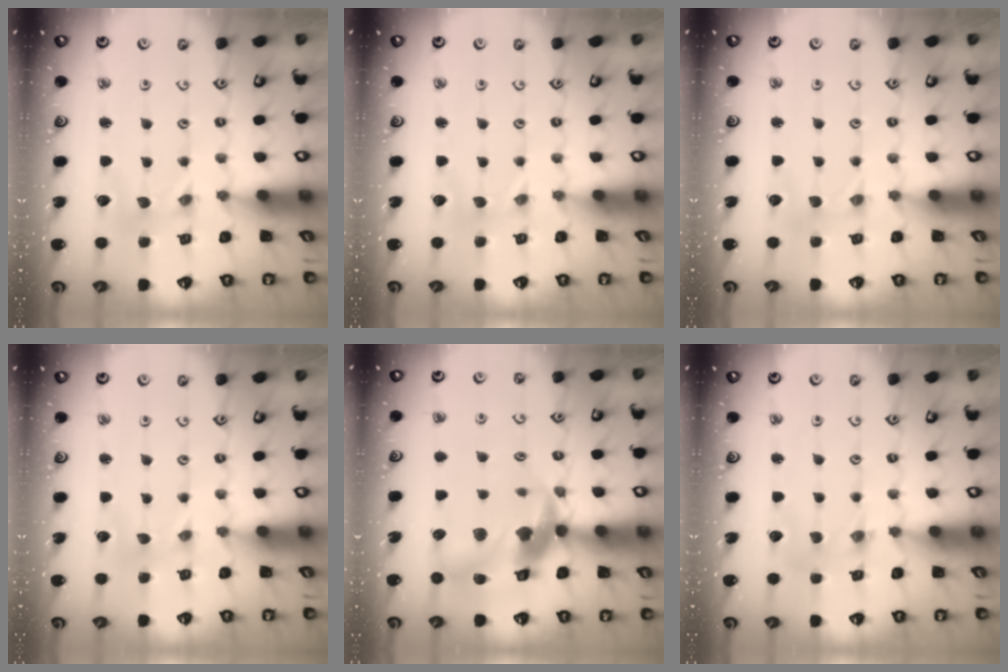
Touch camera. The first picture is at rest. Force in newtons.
{"total": 0.0}
{"total": 2.2, "press": 2.2, "slide": 0.4}
{"total": 0.0}
{"total": 15.9, "press": 15.8, "slide": 2.1}
{"total": 1.7, "press": 1.7, "slide": 0.2}